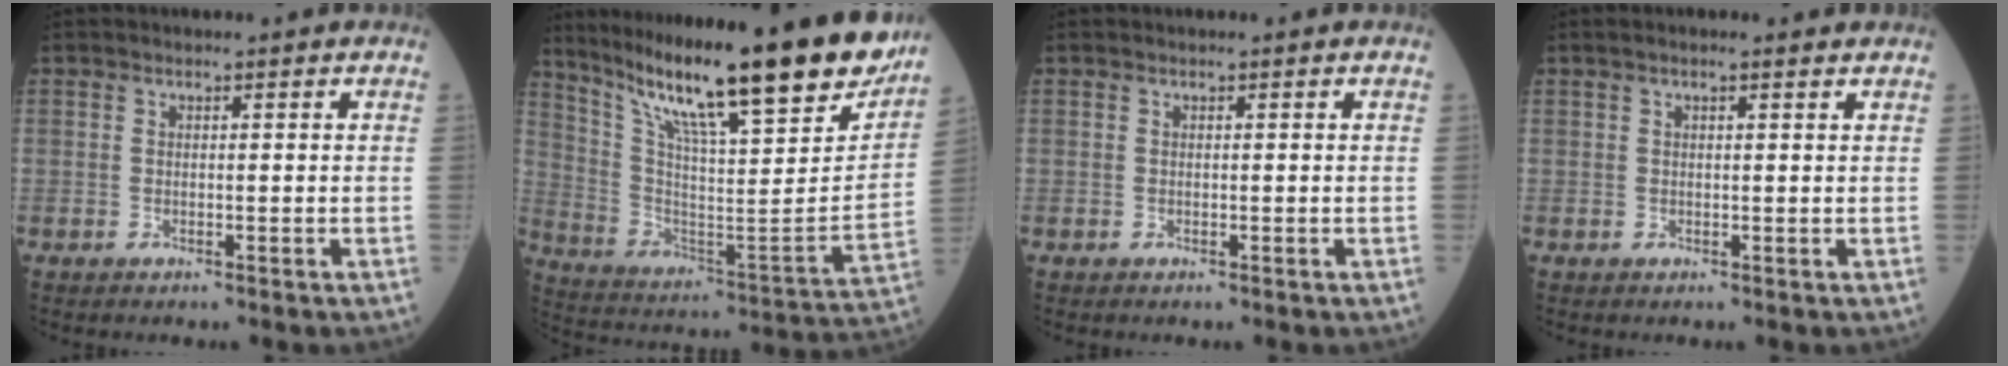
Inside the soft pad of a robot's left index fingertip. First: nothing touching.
{"total": 29.5, "force": [22.7, 2.9, 18.7], "torque": [-0.321, -0.046, 0.338]}
{"total": 0.0}
{"total": 2.2, "force": [1.8, 0.1, 1.4], "torque": [-0.022, 0.018, 0.023]}